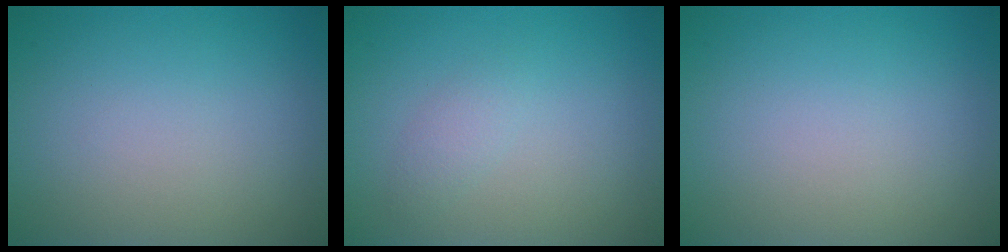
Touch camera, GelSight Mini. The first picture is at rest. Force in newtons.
{"total": 1.2, "press": 1.2, "slide": 0.0}
{"total": 0.0}